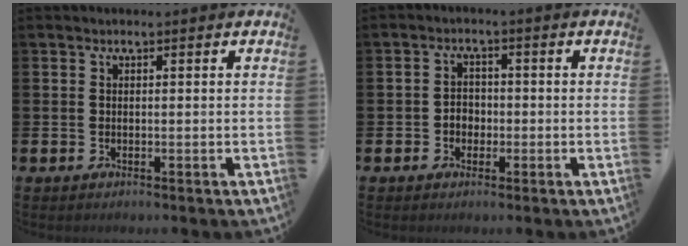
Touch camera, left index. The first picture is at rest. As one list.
[{"total": 2.3, "force": [-0.7, 1.9, 1.0], "torque": [-0.005, -0.002, -0.021]}]